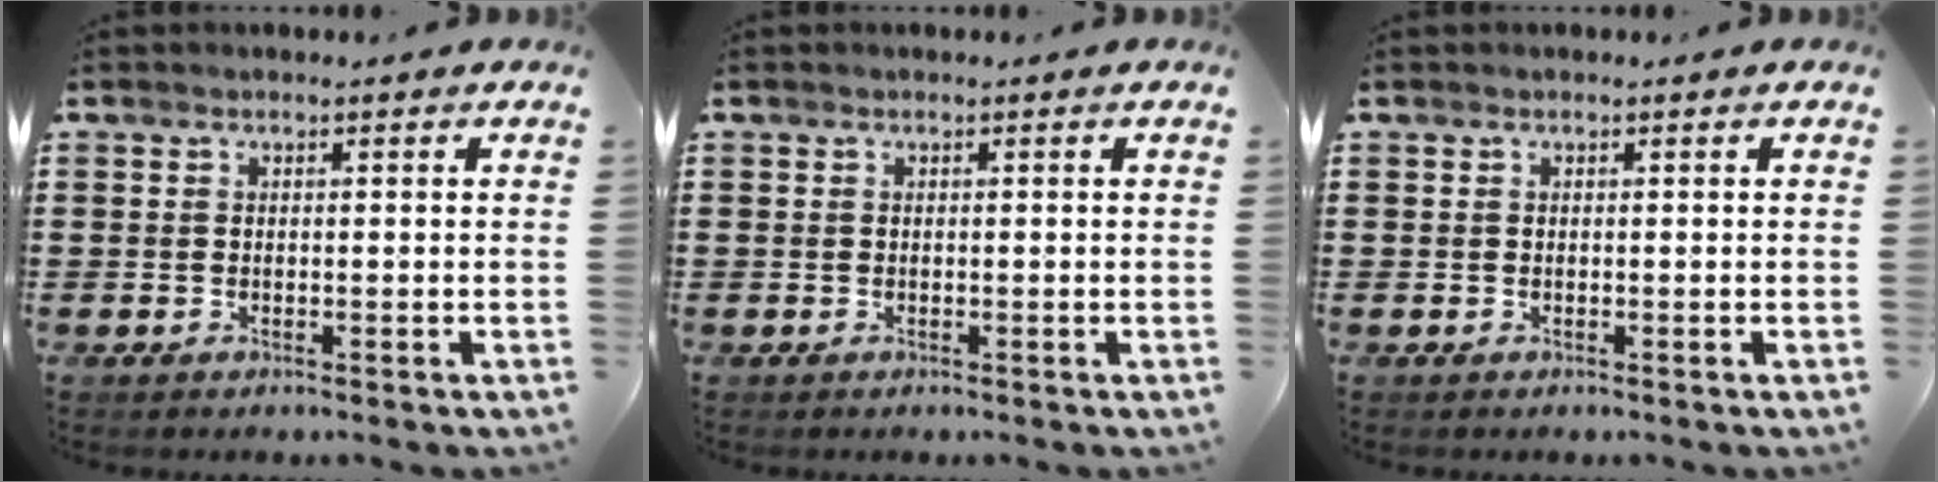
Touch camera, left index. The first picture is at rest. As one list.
[{"total": 0.0}, {"total": 0.0}]